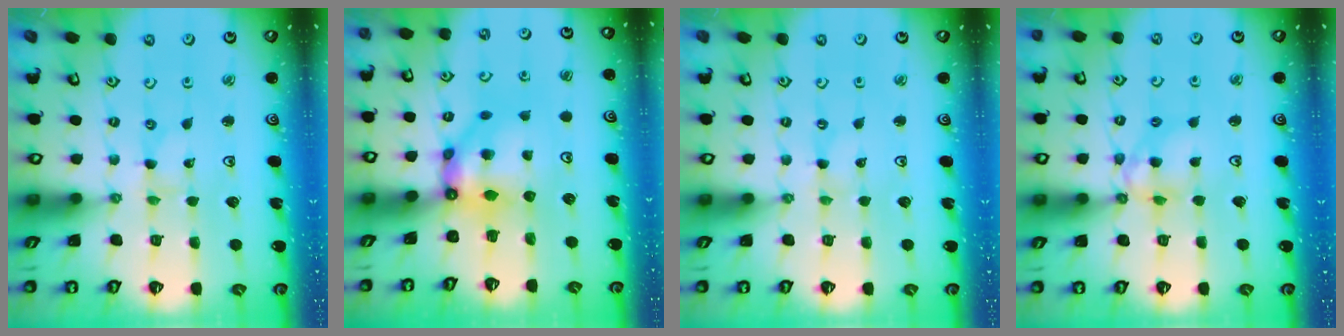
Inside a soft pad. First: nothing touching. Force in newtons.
{"total": 8.6, "press": 8.6, "slide": 0.6}
{"total": 0.0}
{"total": 10.6, "press": 10.6, "slide": 1.1}